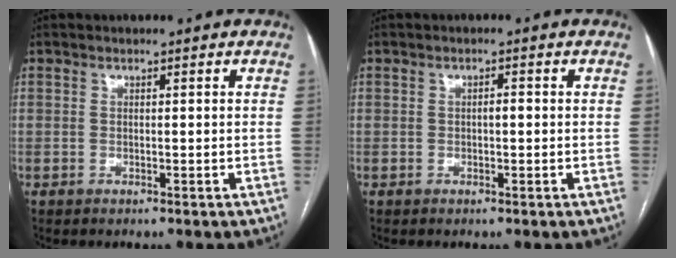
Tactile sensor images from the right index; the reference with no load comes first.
{"total": 1.0, "force": [-0.1, 0.3, 1.0], "torque": [-0.013, 0.003, -0.003]}